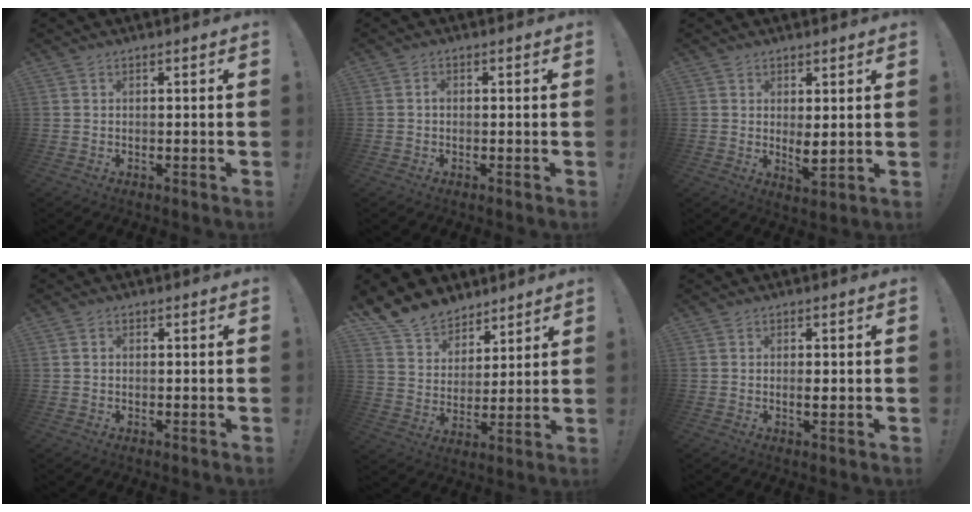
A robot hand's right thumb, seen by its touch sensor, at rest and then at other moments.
{"total": 0.9, "force": [-0.4, 0.6, 0.6], "torque": [-0.013, 0.005, -0.008]}
{"total": 4.3, "force": [1.6, 1.9, 3.5], "torque": [-0.034, -0.019, 0.030]}
{"total": 0.9, "force": [-0.2, 0.8, 0.4], "torque": [-0.009, 0.003, -0.004]}
{"total": 12.0, "force": [9.8, 6.7, 1.9], "torque": [-0.055, -0.076, 0.194]}
{"total": 1.8, "force": [-0.1, 0.4, 1.8], "torque": [-0.017, -0.007, -0.005]}